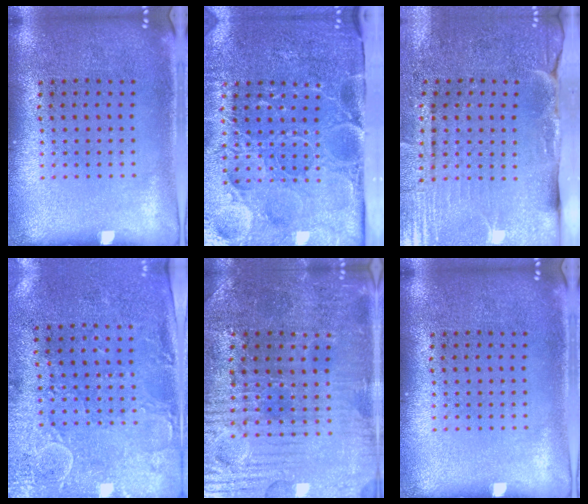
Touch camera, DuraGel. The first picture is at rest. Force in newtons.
{"total": 5.2, "press": 4.2, "slide": 3.0}
{"total": 4.4, "press": 3.8, "slide": 2.3}
{"total": 3.0, "press": 2.4, "slide": 1.8}
{"total": 3.6, "press": 3.6, "slide": 0.4}
{"total": 0.0}